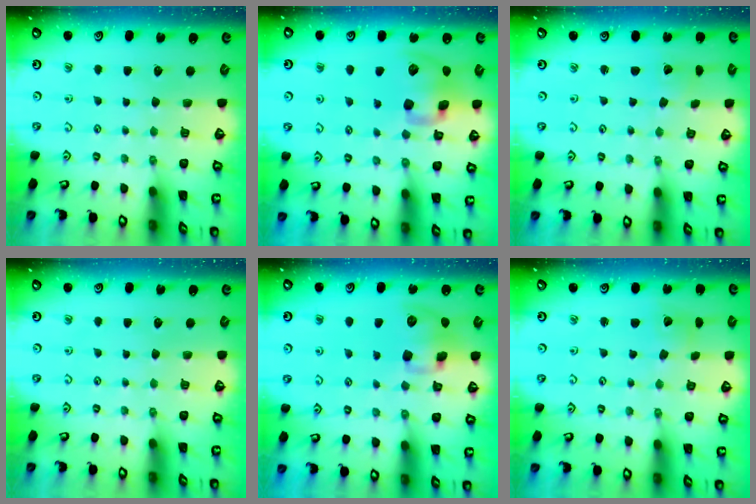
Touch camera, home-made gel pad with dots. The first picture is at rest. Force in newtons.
{"total": 13.9, "press": 13.8, "slide": 2.3}
{"total": 1.7, "press": 1.7, "slide": 0.1}
{"total": 0.0}
{"total": 11.1, "press": 10.9, "slide": 2.0}
{"total": 2.4, "press": 2.4, "slide": 0.3}